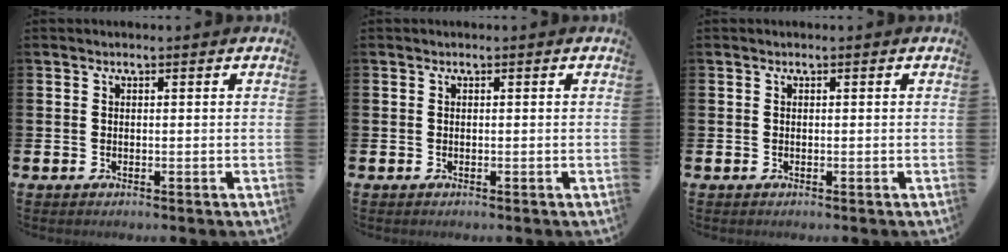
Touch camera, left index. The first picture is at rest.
{"total": 0.0}
{"total": 0.0}